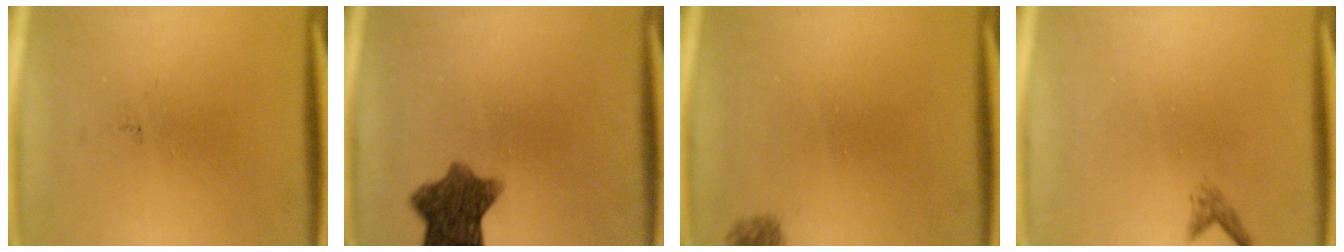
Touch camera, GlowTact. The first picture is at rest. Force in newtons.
{"total": 8.8}
{"total": 1.4}
{"total": 1.0}